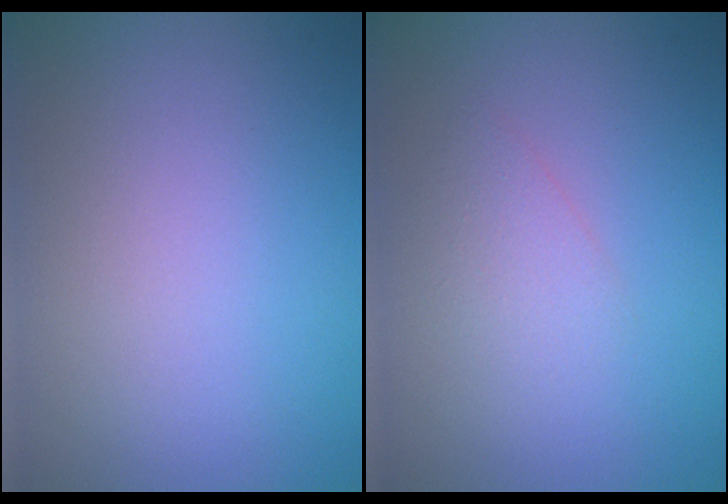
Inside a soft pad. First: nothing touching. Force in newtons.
{"total": 1.4, "press": 1.4, "slide": 0.1}